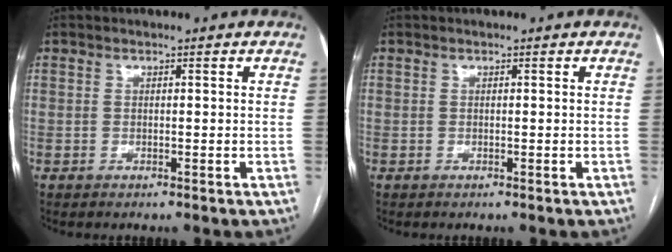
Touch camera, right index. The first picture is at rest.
{"total": 0.0}